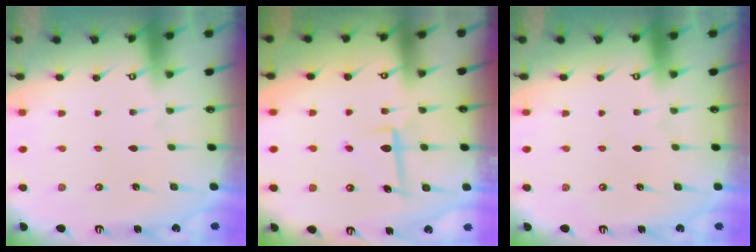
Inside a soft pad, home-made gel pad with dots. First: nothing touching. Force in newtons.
{"total": 6.4, "press": 6.2, "slide": 1.8}
{"total": 0.0}